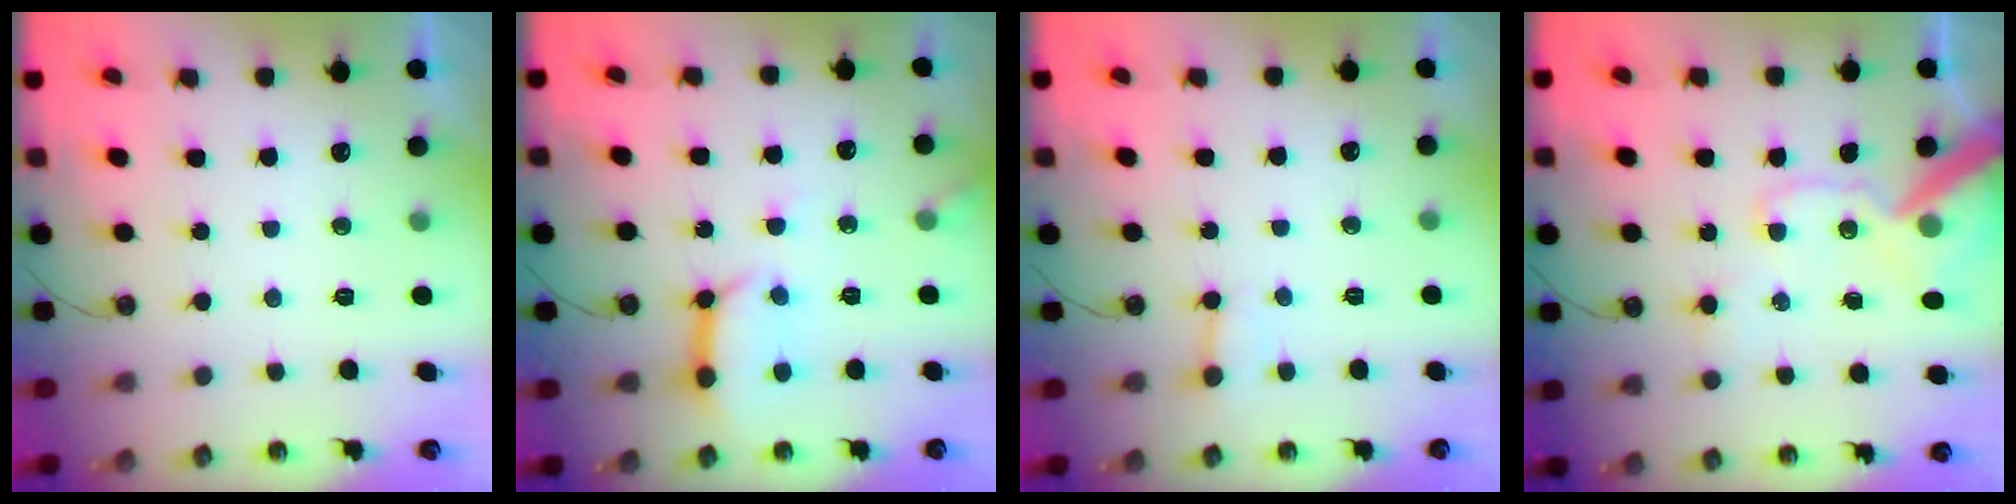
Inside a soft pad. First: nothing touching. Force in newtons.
{"total": 11.6, "press": 11.5, "slide": 1.1}
{"total": 2.4, "press": 2.4, "slide": 0.1}
{"total": 15.4, "press": 15.2, "slide": 2.2}